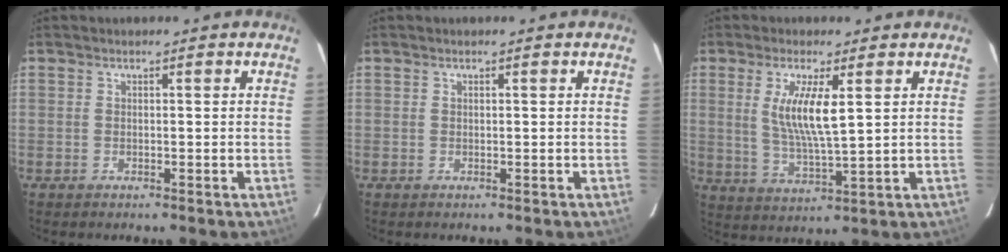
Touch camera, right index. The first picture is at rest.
{"total": 0.0}
{"total": 8.5, "force": [2.4, 1.2, 8.0], "torque": [-0.157, -0.012, 0.049]}